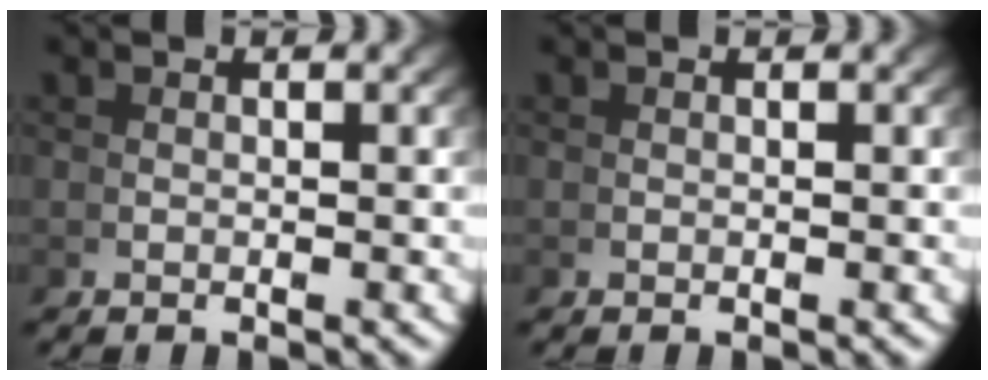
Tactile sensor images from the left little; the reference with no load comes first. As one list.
[{"total": 0.0}]